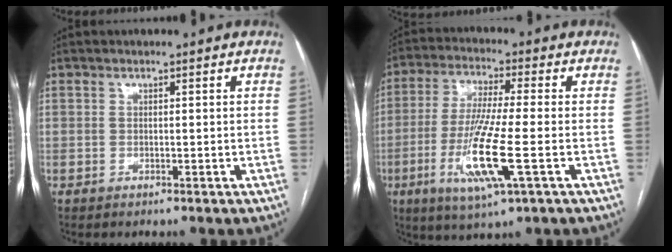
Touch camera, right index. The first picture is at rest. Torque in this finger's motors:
{"motor_torque": [2.13, -0.01, 1.06, 0.21]}